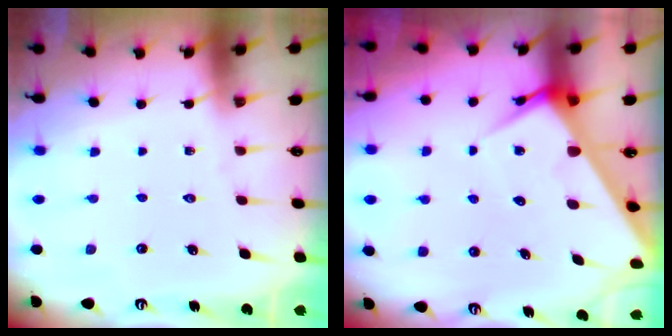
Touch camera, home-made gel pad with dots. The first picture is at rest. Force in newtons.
{"total": 6.2, "press": 6.2, "slide": 0.6}